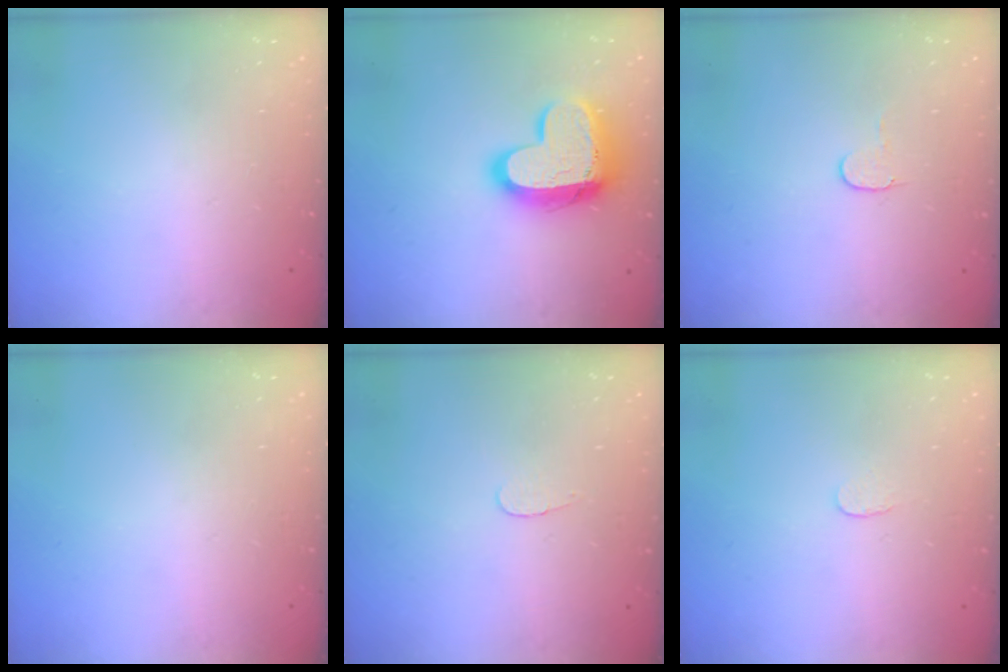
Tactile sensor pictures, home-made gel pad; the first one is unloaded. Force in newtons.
{"total": 16.3, "press": 16.3, "slide": 1.0}
{"total": 3.6, "press": 3.6, "slide": 0.4}
{"total": 0.0}
{"total": 2.8, "press": 2.8, "slide": 0.3}
{"total": 3.0, "press": 3.0, "slide": 0.2}